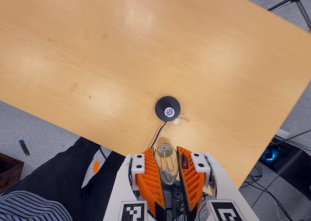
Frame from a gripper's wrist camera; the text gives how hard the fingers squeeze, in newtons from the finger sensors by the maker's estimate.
{"total": 20.3, "left": 25.4, "right": 15.3}